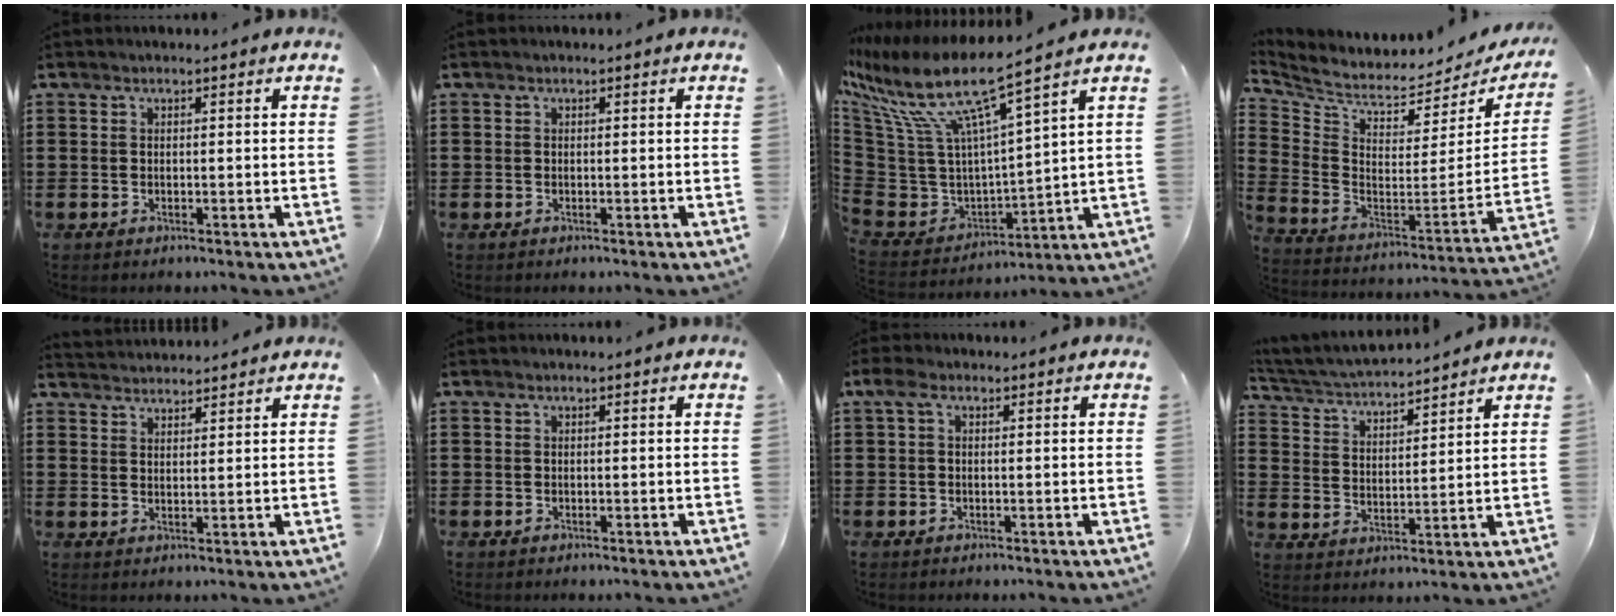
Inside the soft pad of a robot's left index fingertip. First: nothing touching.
{"total": 0.0}
{"total": 11.6, "force": [7.0, 2.7, 8.8], "torque": [-0.213, -0.052, 0.109]}
{"total": 4.3, "force": [4.0, 0.9, 1.3], "torque": [-0.053, -0.052, 0.064]}
{"total": 2.6, "force": [2.6, -0.1, -0.4], "torque": [0.000, -0.006, 0.051]}
{"total": 0.0}
{"total": 2.0, "force": [-0.2, 1.2, 1.6], "torque": [-0.043, 0.004, -0.008]}
{"total": 4.3, "force": [4.2, 0.3, 1.0], "torque": [-0.042, -0.026, 0.069]}